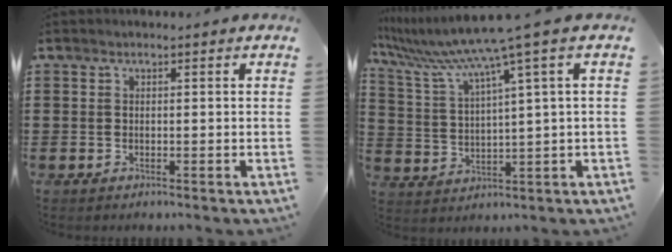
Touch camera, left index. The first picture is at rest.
{"total": 8.6, "force": [5.8, -0.9, 6.2], "torque": [-0.152, -0.043, 0.090]}